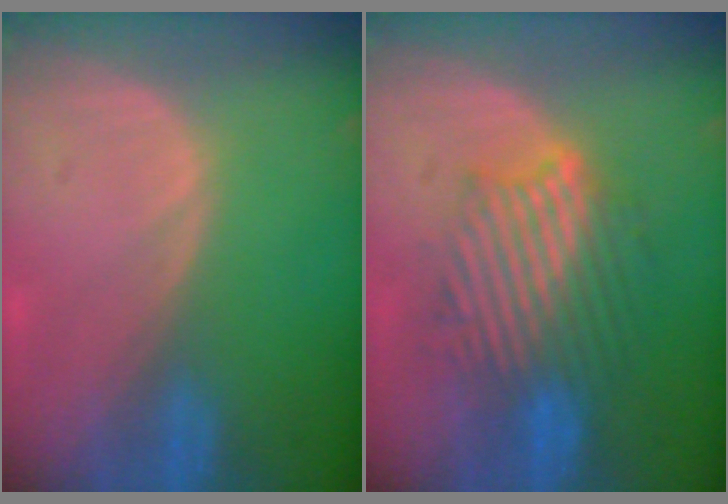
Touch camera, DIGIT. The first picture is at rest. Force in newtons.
{"total": 9.0, "press": 8.9, "slide": 1.2}